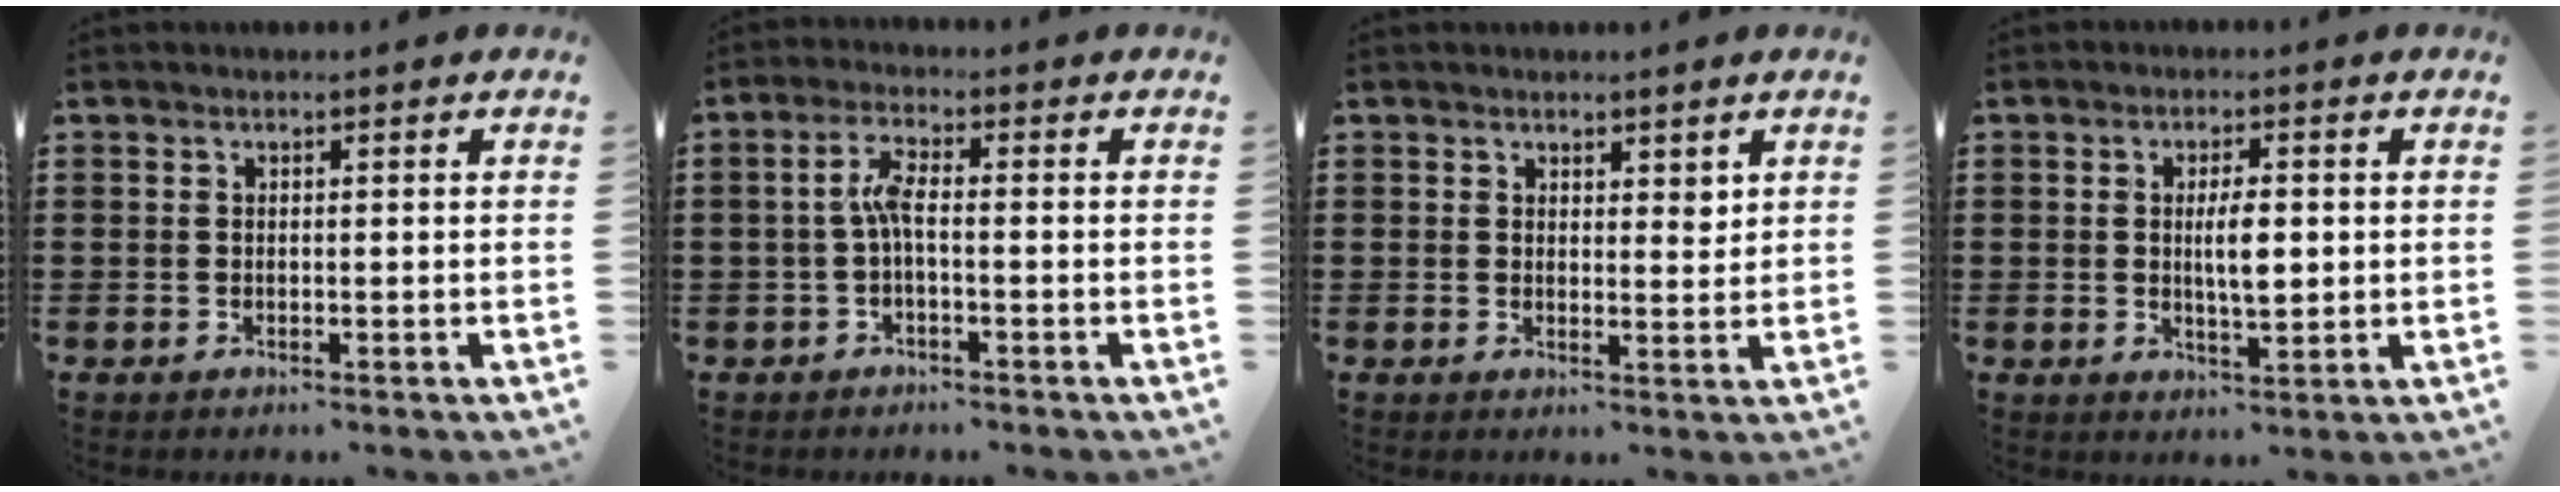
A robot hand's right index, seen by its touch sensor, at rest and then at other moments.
{"total": 3.7, "force": [-0.6, 0.9, 3.6], "torque": [-0.075, 0.002, -0.014]}
{"total": 2.3, "force": [1.9, 1.1, 0.5], "torque": [-0.007, 0.002, 0.036]}
{"total": 5.1, "force": [0.3, 1.5, 4.9], "torque": [-0.083, -0.001, 0.002]}